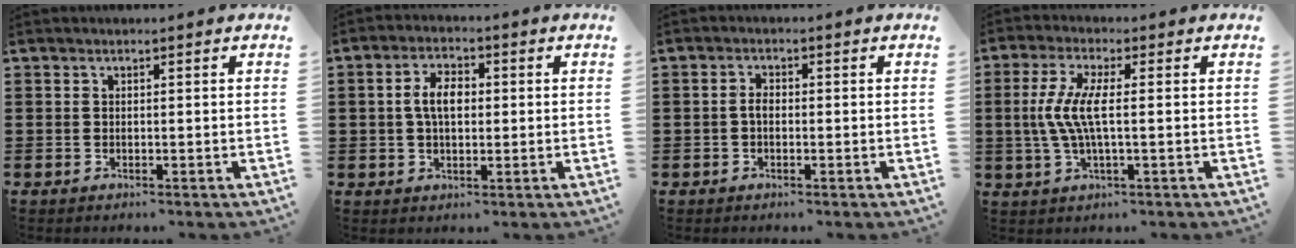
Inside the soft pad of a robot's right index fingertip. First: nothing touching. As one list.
[{"total": 5.0, "force": [0.4, 2.8, 4.2], "torque": [-0.092, 0.009, 0.001]}, {"total": 1.8, "force": [-0.4, 1.0, 1.4], "torque": [-0.035, -0.001, -0.010]}, {"total": 6.5, "force": [-0.3, 1.3, 6.4], "torque": [-0.152, -0.014, -0.019]}]